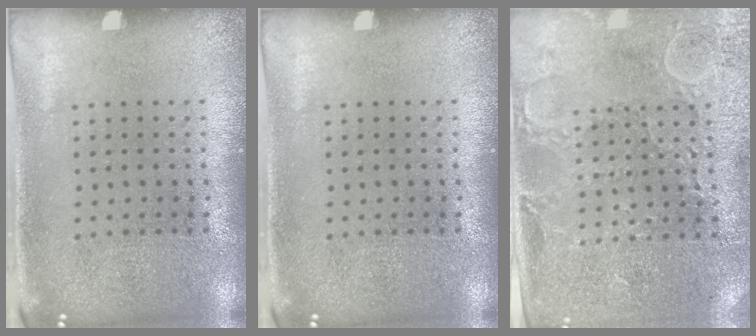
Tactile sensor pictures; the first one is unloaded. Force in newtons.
{"total": 0.0}
{"total": 2.9, "press": 2.9, "slide": 0.4}